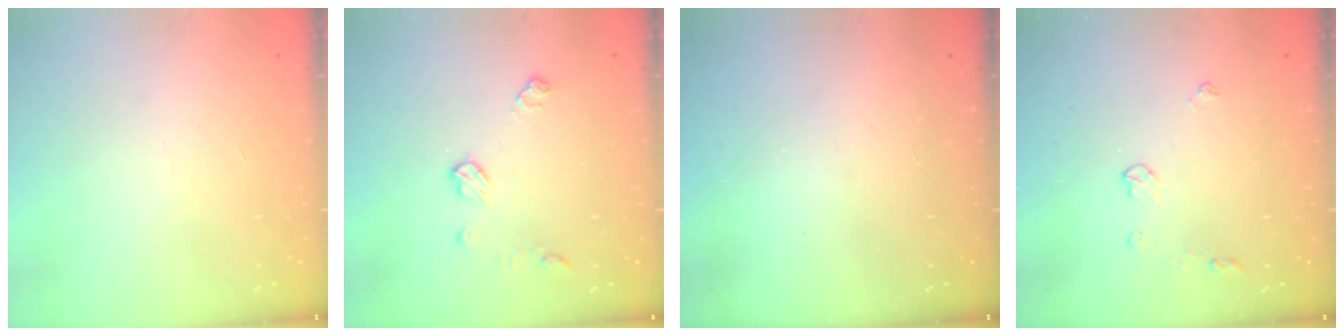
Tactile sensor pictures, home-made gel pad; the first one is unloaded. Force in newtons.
{"total": 7.4, "press": 7.4, "slide": 0.5}
{"total": 0.0}
{"total": 4.6, "press": 4.5, "slide": 0.7}